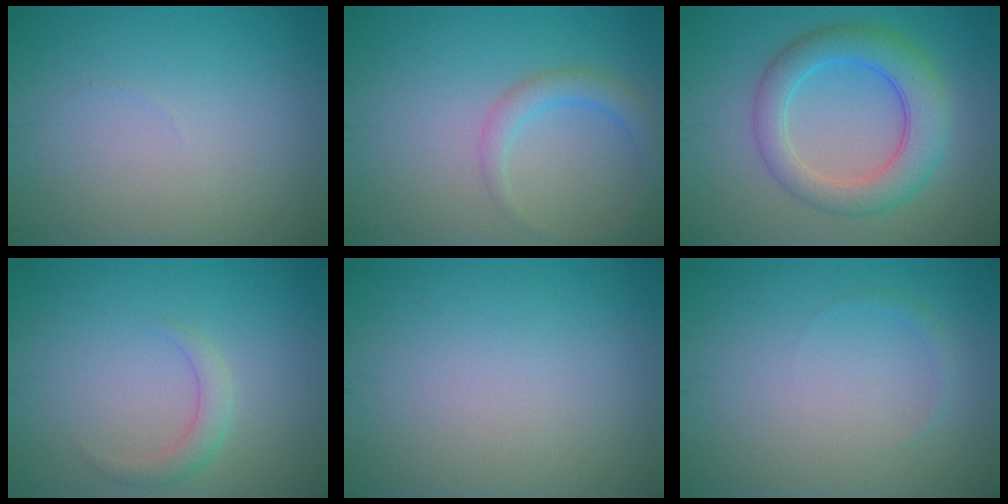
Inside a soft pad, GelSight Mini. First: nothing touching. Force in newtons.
{"total": 2.4, "press": 2.4, "slide": 0.1}
{"total": 5.9, "press": 5.9, "slide": 0.2}
{"total": 1.7, "press": 1.7, "slide": 0.0}
{"total": 0.0}
{"total": 0.7, "press": 0.7, "slide": 0.1}